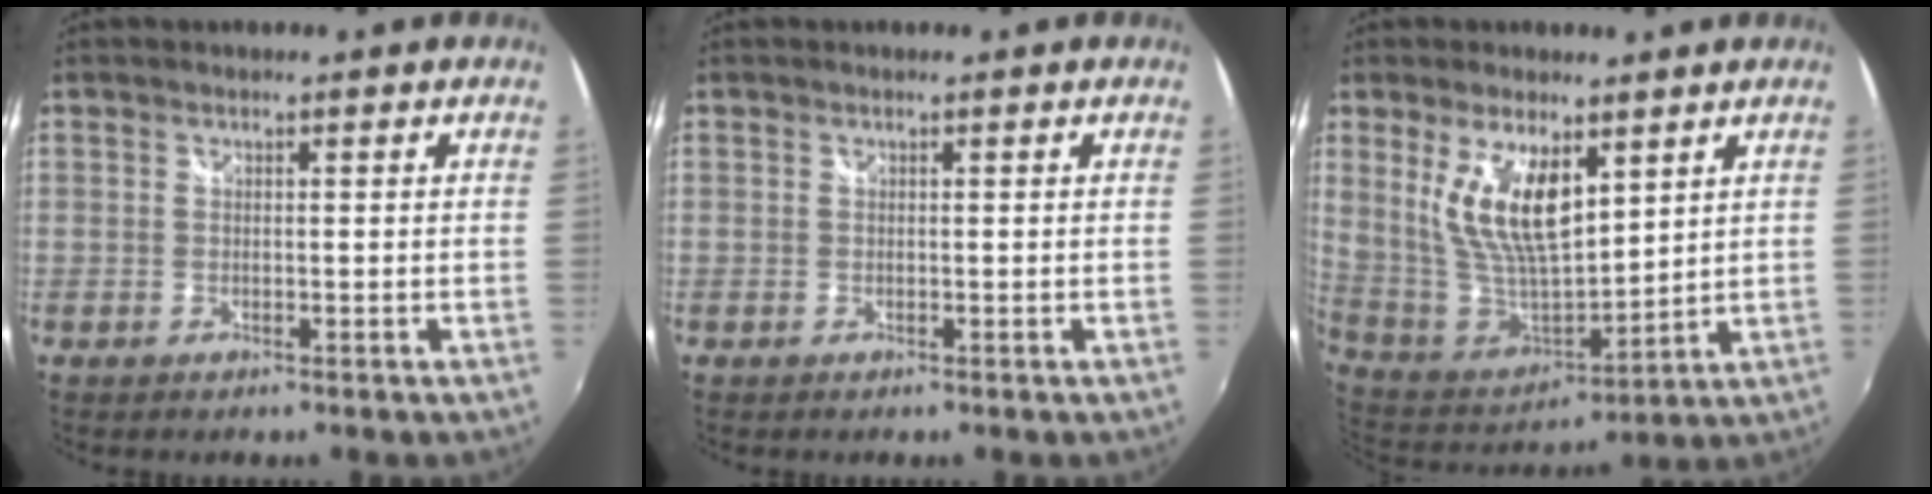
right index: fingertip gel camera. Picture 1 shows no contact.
{"total": 0.0}
{"total": 15.3, "force": [6.5, 6.9, 12.1], "torque": [-0.234, -0.008, 0.142]}